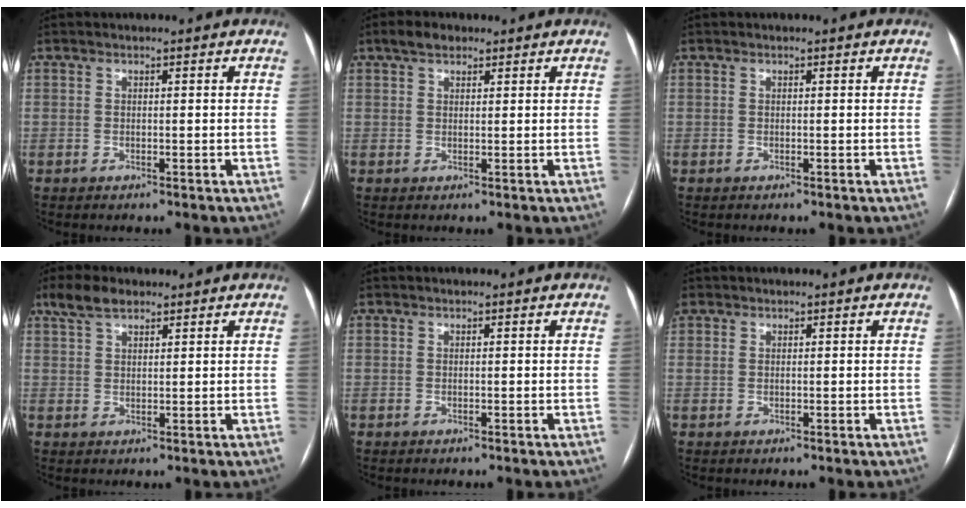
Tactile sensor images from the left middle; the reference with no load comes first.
{"total": 3.0, "force": [2.1, 1.5, 1.5], "torque": [-0.031, 0.014, 0.036]}
{"total": 0.0}
{"total": 4.7, "force": [3.4, 1.8, 2.7], "torque": [-0.063, 0.020, 0.070]}
{"total": 2.9, "force": [-1.4, -2.3, -1.1], "torque": [0.024, -0.014, -0.023]}
{"total": 1.8, "force": [-0.8, -1.5, -0.8], "torque": [0.015, -0.005, -0.008]}